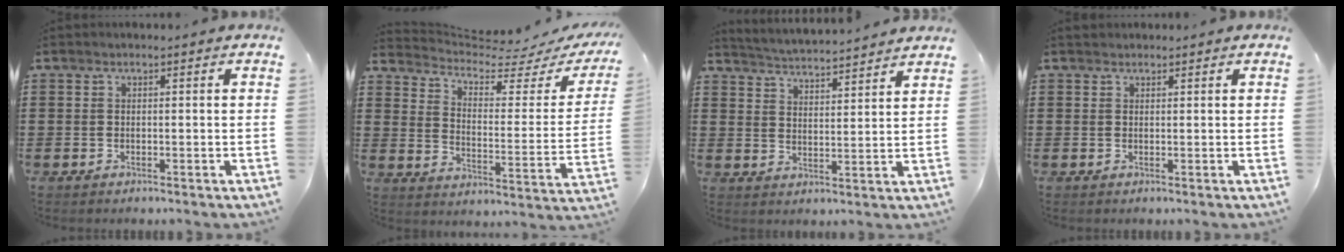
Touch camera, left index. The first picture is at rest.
{"total": 4.7, "force": [4.2, 1.0, 1.8], "torque": [-0.054, -0.039, 0.065]}
{"total": 3.6, "force": [3.6, -0.7, -0.1], "torque": [-0.017, -0.027, 0.058]}
{"total": 0.7, "force": [0.6, 0.3, 0.0], "torque": [0.000, 0.002, 0.013]}